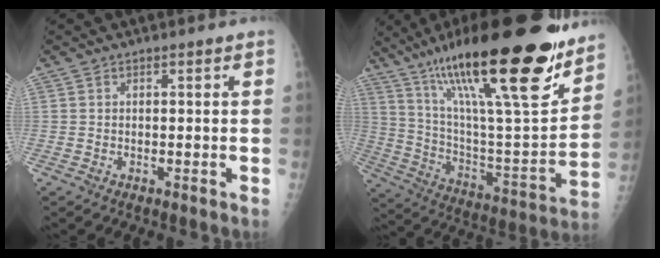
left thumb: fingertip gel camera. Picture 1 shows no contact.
{"total": 32.4, "force": [21.0, 6.9, 23.7], "torque": [-0.363, -0.061, 0.350]}